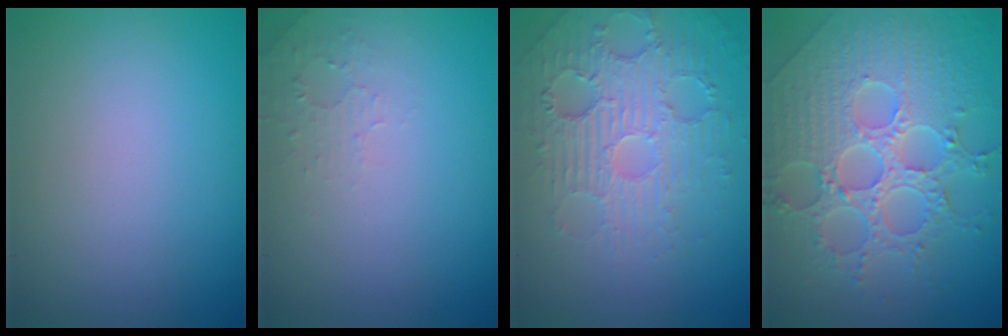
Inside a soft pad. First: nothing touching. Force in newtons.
{"total": 1.3, "press": 1.2, "slide": 0.3}
{"total": 4.2, "press": 3.7, "slide": 1.9}
{"total": 8.0, "press": 5.9, "slide": 5.4}